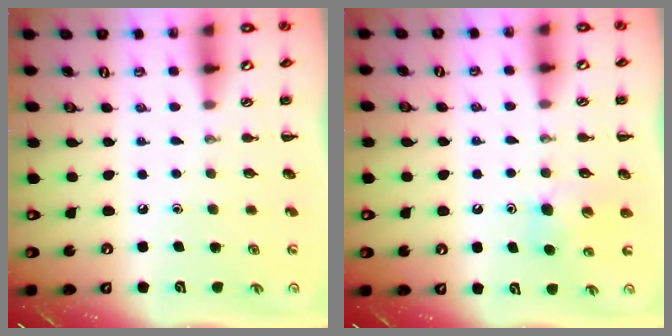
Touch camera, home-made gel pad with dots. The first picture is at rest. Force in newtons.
{"total": 5.3, "press": 5.1, "slide": 1.3}